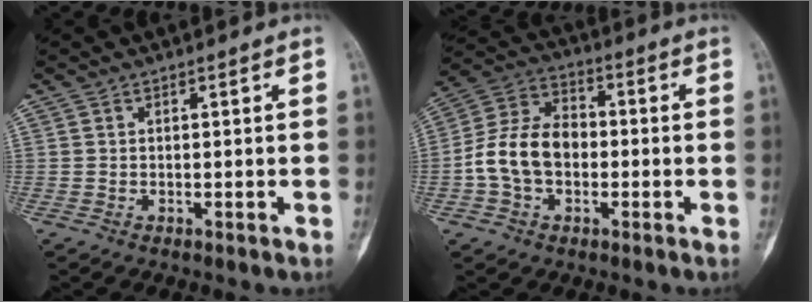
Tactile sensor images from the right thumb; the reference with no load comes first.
{"total": 12.2, "force": [-1.7, 8.7, 8.4], "torque": [-0.148, 0.039, -0.042]}